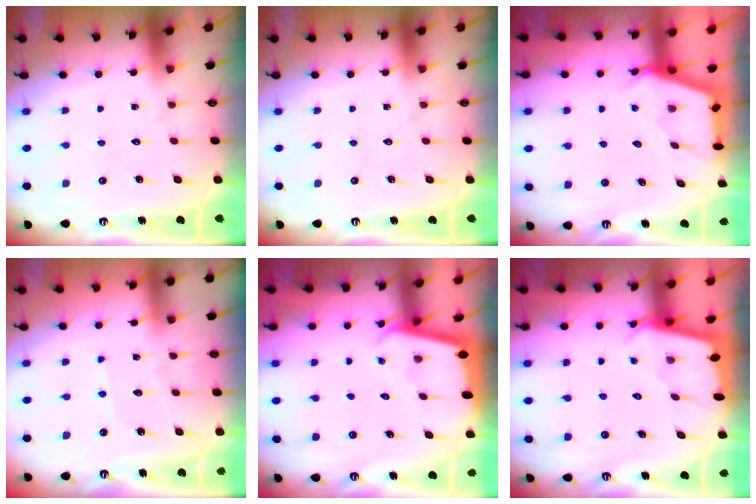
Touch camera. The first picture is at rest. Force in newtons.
{"total": 0.0}
{"total": 2.8, "press": 2.8, "slide": 0.4}
{"total": 3.2, "press": 3.2, "slide": 0.1}
{"total": 1.9, "press": 1.9, "slide": 0.1}
{"total": 2.0, "press": 2.0, "slide": 0.2}